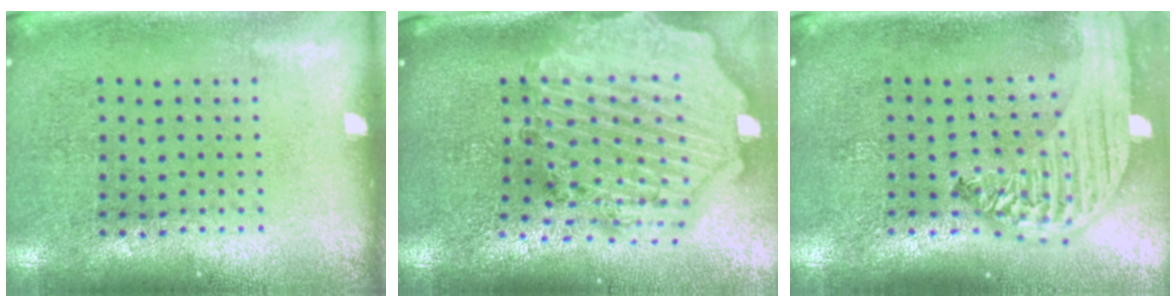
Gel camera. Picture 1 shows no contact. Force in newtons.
{"total": 3.9, "press": 3.2, "slide": 2.3}
{"total": 3.1, "press": 2.4, "slide": 1.9}